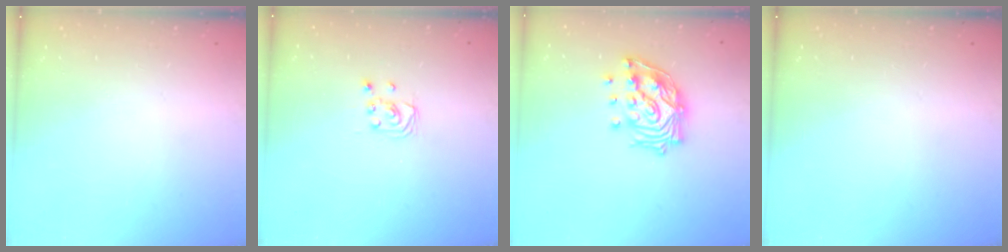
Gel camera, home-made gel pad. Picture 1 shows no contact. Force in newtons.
{"total": 2.3, "press": 2.2, "slide": 0.3}
{"total": 14.1, "press": 14.0, "slide": 1.4}
{"total": 0.0}